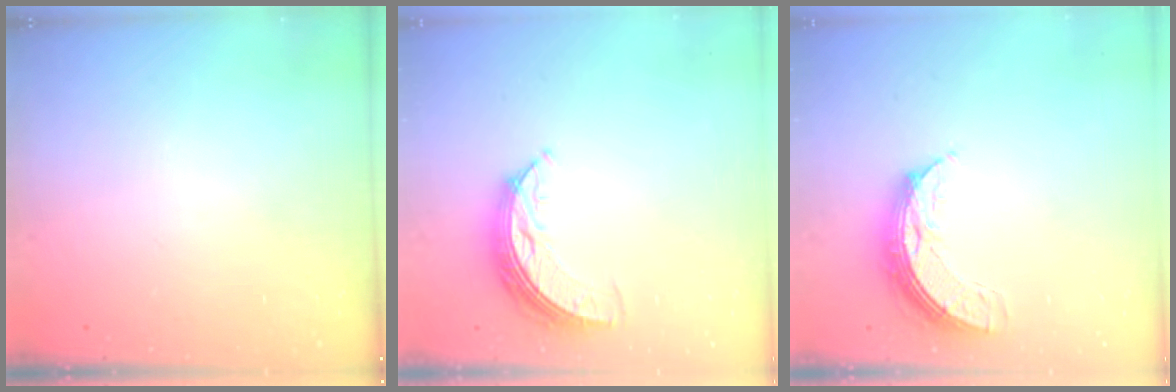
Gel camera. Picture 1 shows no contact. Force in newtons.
{"total": 8.4, "press": 8.4, "slide": 0.7}
{"total": 7.9, "press": 7.8, "slide": 0.8}